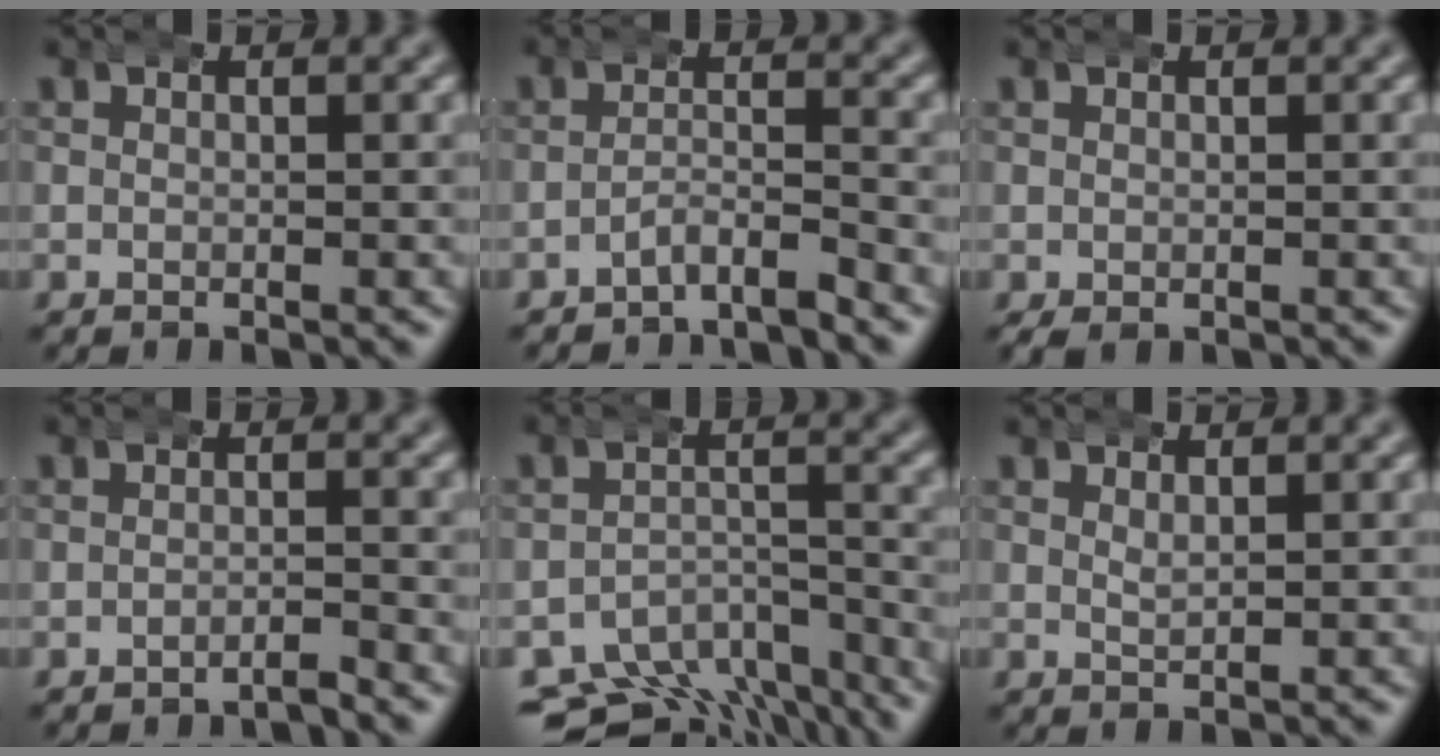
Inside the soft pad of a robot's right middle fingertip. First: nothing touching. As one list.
[{"total": 2.9, "force": [-2.7, 0.6, 0.9], "torque": [-0.008, 0.000, -0.053]}, {"total": 1.3, "force": [-0.7, 0.8, 0.7], "torque": [-0.018, -0.008, -0.005]}, {"total": 1.1, "force": [-1.0, 0.1, 0.3], "torque": [0.005, 0.005, -0.025]}, {"total": 10.3, "force": [-7.6, 5.5, 4.3], "torque": [-0.061, -0.028, -0.121]}, {"total": 1.2, "force": [0.8, 0.4, 0.8], "torque": [-0.015, -0.002, 0.016]}]